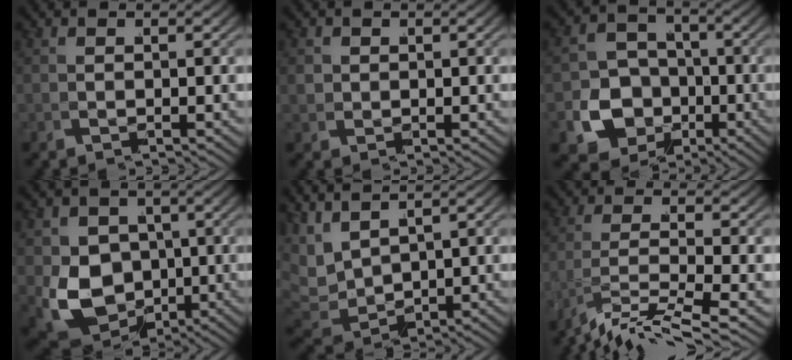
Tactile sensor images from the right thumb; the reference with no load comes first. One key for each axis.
{"total": 2.1, "fx": 0.7, "fy": 1.8, "fz": 0.8, "tx": -0.023, "ty": -0.009, "tz": 0.021}
{"total": 11.5, "fx": -4.1, "fy": 10.0, "fz": 3.9, "tx": -0.084, "ty": -0.049, "tz": -0.064}
{"total": 10.9, "fx": -1.2, "fy": 8.7, "fz": 6.4, "tx": -0.152, "ty": -0.063, "tz": 0.008}
{"total": 6.7, "fx": 1.9, "fy": 4.8, "fz": 4.3, "tx": -0.119, "ty": -0.026, "tz": 0.058}
{"total": 7.2, "fx": -3.9, "fy": 3.3, "fz": 5.1, "tx": -0.127, "ty": -0.031, "tz": -0.046}